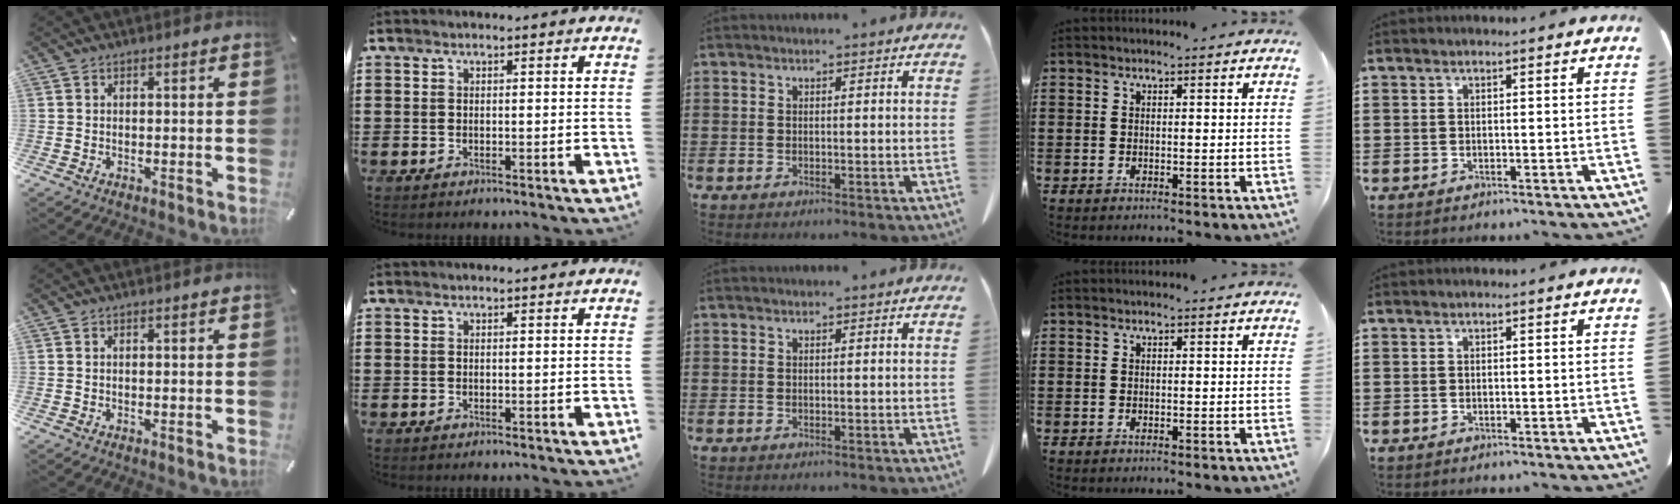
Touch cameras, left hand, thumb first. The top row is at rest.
{}